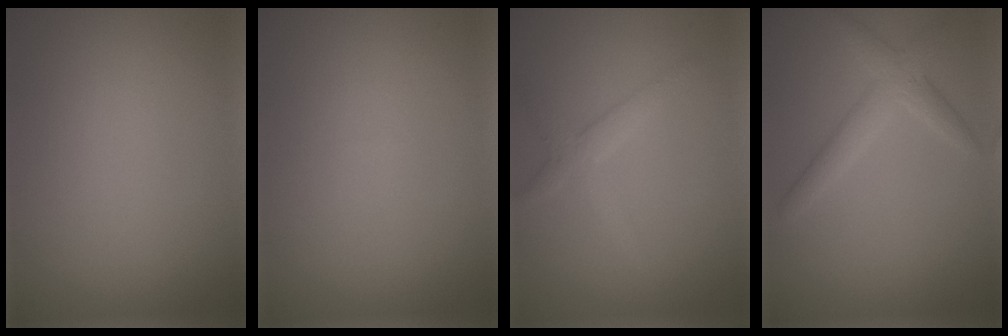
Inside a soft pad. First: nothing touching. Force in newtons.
{"total": 0.0}
{"total": 2.3, "press": 2.3, "slide": 0.1}
{"total": 2.8, "press": 2.8, "slide": 0.0}